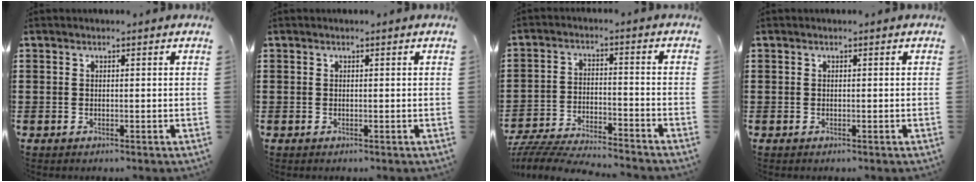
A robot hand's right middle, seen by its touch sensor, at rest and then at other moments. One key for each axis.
{"total": 0.0}
{"total": 6.0, "fx": -5.9, "fy": 0.3, "fz": 1.2, "tx": -0.028, "ty": 0.002, "tz": -0.117}
{"total": 0.0}